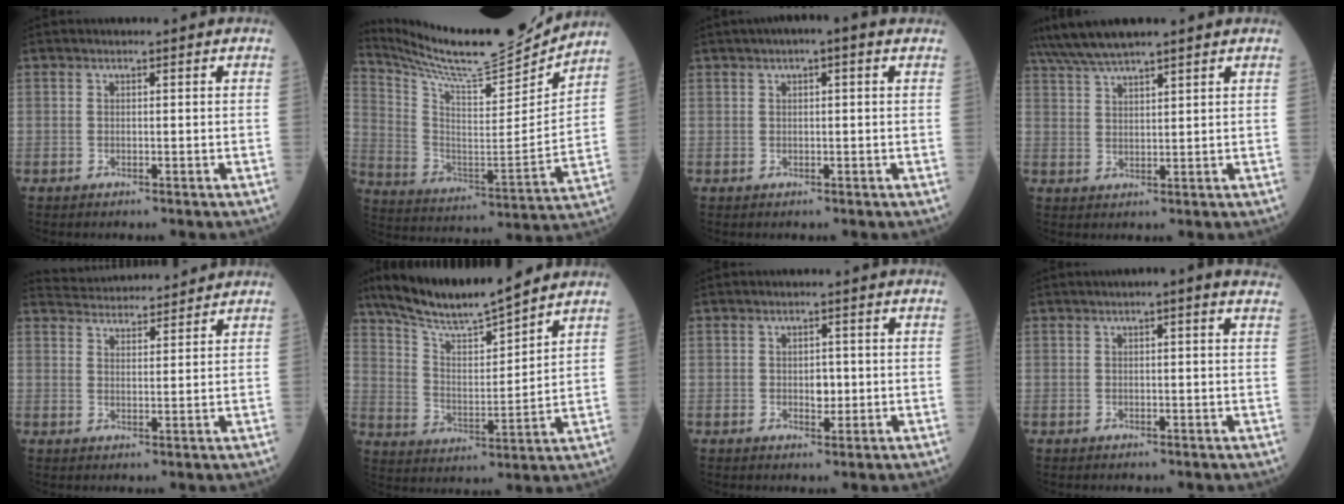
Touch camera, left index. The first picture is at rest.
{"total": 19.9, "force": [18.8, 0.4, 6.4], "torque": [-0.143, -0.048, 0.305]}
{"total": 3.8, "force": [2.2, 0.6, 3.0], "torque": [-0.047, 0.029, 0.029]}
{"total": 7.4, "force": [6.5, -0.2, 3.5], "torque": [-0.070, 0.035, 0.120]}
{"total": 8.9, "force": [8.8, 0.8, 1.2], "torque": [-0.028, 0.026, 0.132]}
{"total": 15.0, "force": [13.1, 1.0, 7.3], "torque": [-0.133, 0.006, 0.235]}
{"total": 2.1, "force": [-0.1, 1.3, 1.7], "torque": [-0.024, 0.000, 0.001]}
{"total": 2.1, "force": [0.9, 0.1, 1.8], "torque": [-0.032, 0.010, 0.009]}